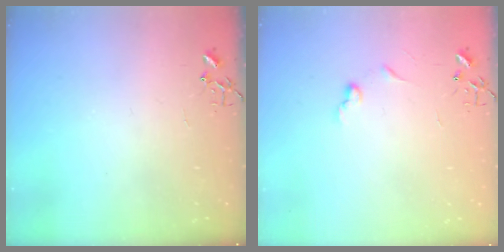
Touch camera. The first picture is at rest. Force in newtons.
{"total": 5.7, "press": 5.6, "slide": 0.8}